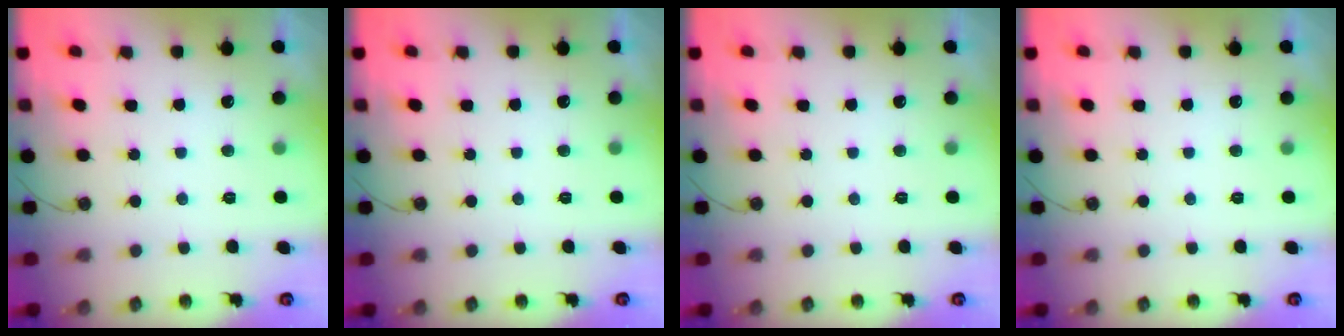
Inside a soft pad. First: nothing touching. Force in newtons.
{"total": 0.0}
{"total": 0.0}
{"total": 0.0}